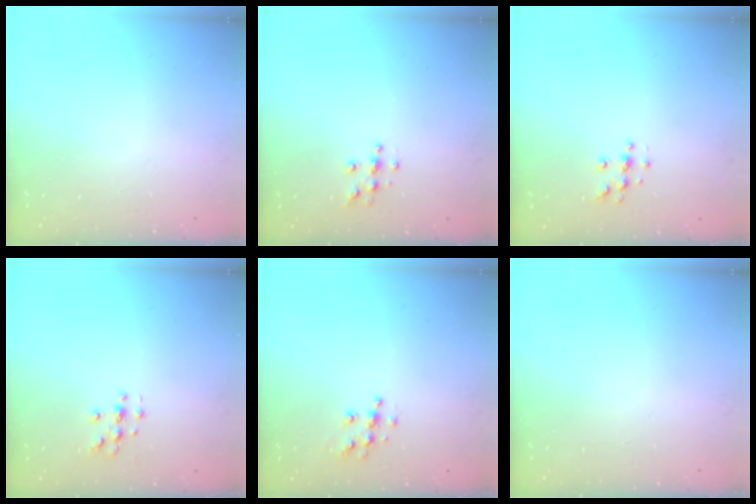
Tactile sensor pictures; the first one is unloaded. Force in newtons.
{"total": 3.9, "press": 3.9, "slide": 0.3}
{"total": 4.9, "press": 4.8, "slide": 0.6}
{"total": 3.0, "press": 3.0, "slide": 0.3}
{"total": 6.4, "press": 6.4, "slide": 0.2}
{"total": 0.0}